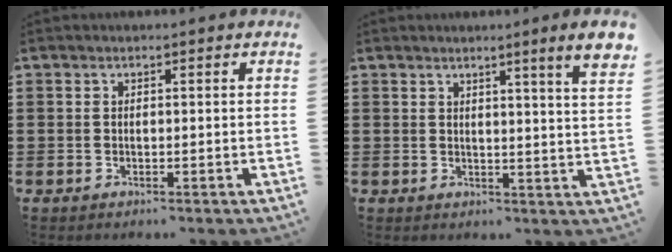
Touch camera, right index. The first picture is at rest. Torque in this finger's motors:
{"motor_torque": [0.20, 0.10, 0.14, 0.05]}